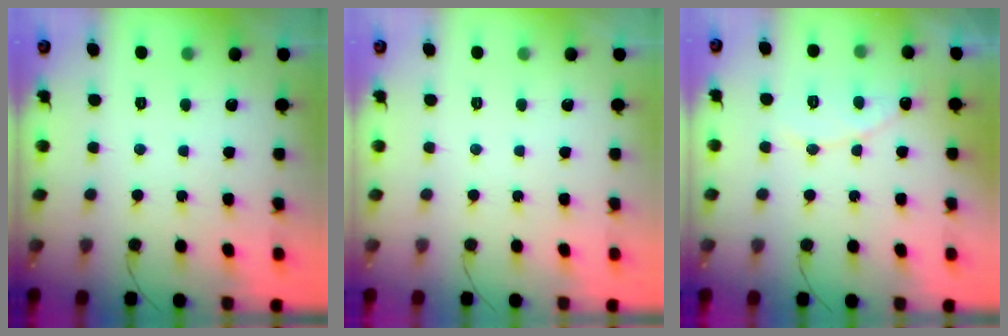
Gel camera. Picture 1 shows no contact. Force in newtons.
{"total": 0.0}
{"total": 7.4, "press": 7.4, "slide": 0.6}